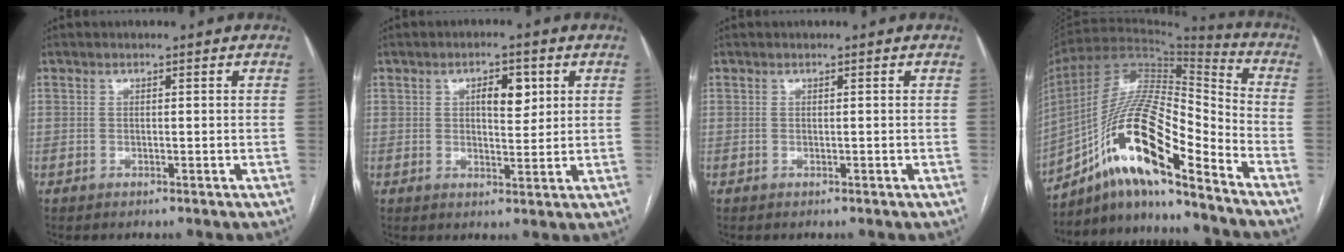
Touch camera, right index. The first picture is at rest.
{"total": 4.6, "force": [1.6, 2.0, 3.8], "torque": [-0.057, 0.005, 0.025]}
{"total": 0.0}
{"total": 18.5, "force": [-10.9, 3.0, 14.6], "torque": [-0.288, 0.007, -0.193]}